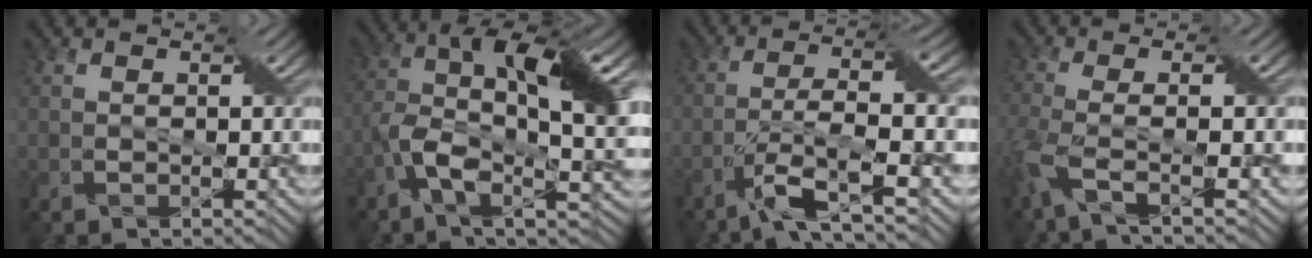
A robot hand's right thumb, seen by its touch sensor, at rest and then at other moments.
{"total": 12.8, "force": [-1.7, 5.0, 11.7], "torque": [-0.220, -0.001, -0.037]}
{"total": 8.0, "force": [-3.8, 1.2, 7.0], "torque": [-0.128, 0.008, -0.077]}
{"total": 5.9, "force": [-2.4, 1.1, 5.3], "torque": [-0.108, -0.005, -0.065]}